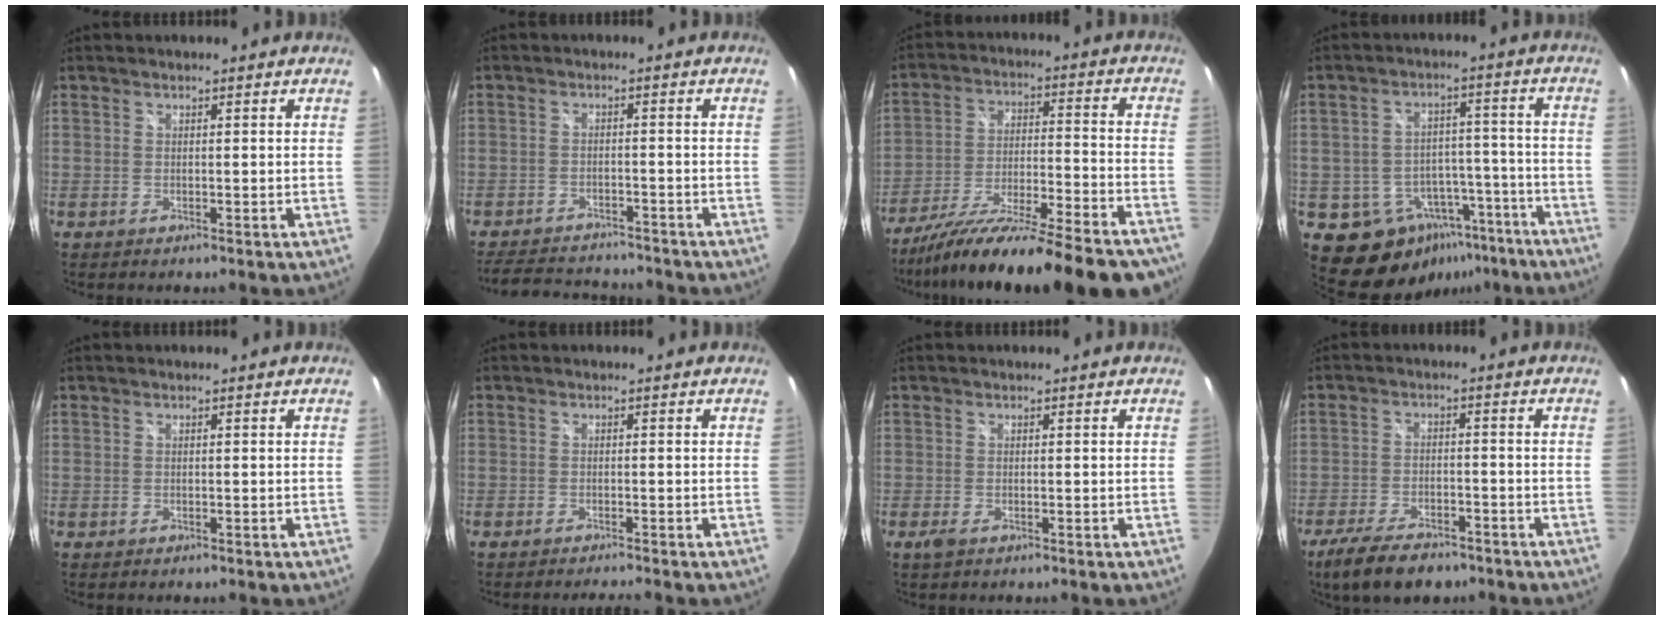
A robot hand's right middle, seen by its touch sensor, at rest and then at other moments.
{"total": 11.0, "force": [-10.0, 3.2, 3.4], "torque": [-0.086, 0.011, -0.146]}
{"total": 26.8, "force": [-22.8, 3.1, 13.8], "torque": [-0.228, -0.072, -0.334]}
{"total": 14.2, "force": [-8.8, 10.1, 4.8], "torque": [-0.088, 0.036, -0.091]}
{"total": 0.0}
{"total": 2.4, "force": [-2.3, -0.2, 0.7], "torque": [-0.018, -0.012, -0.040]}
{"total": 1.3, "force": [-0.7, 0.5, 0.9], "torque": [-0.020, -0.004, -0.012]}
{"total": 11.3, "force": [-8.5, 4.4, 6.0], "torque": [-0.141, -0.019, -0.142]}